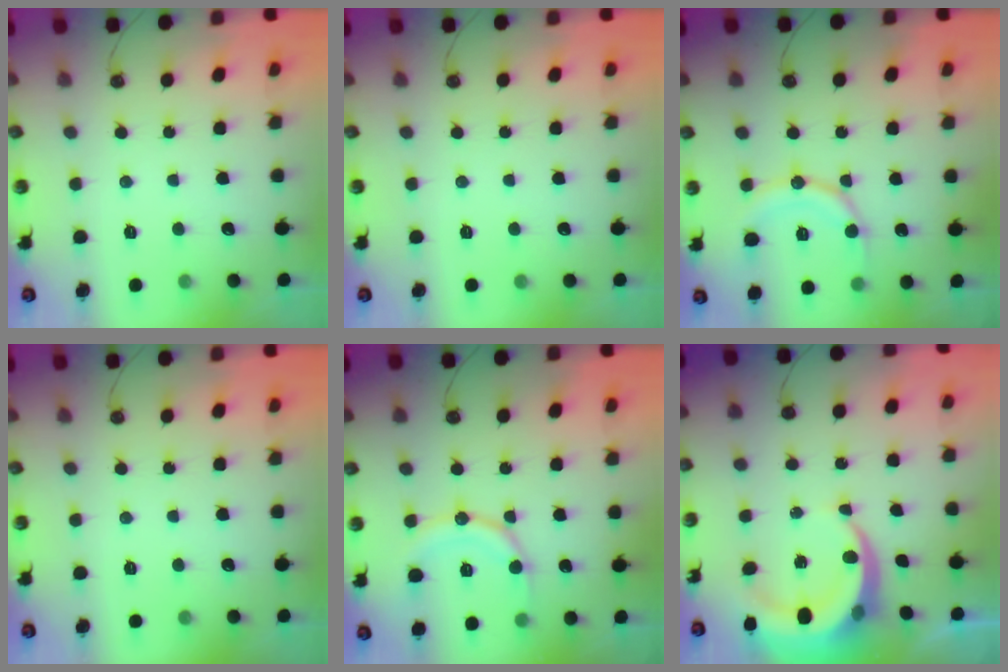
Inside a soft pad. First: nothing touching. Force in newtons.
{"total": 0.0}
{"total": 12.3, "press": 12.2, "slide": 1.2}
{"total": 0.0}
{"total": 12.3, "press": 12.2, "slide": 1.2}
{"total": 7.7, "press": 7.7, "slide": 1.1}